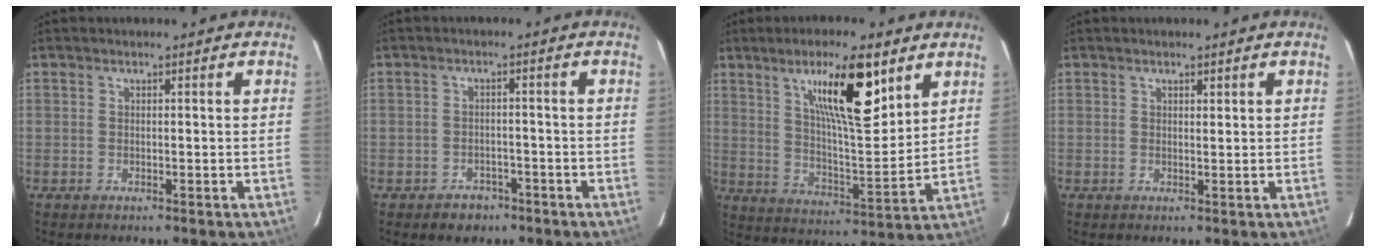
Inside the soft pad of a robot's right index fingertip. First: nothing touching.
{"total": 3.5, "force": [-2.2, 2.5, 0.9], "torque": [-0.012, 0.008, -0.026]}
{"total": 14.0, "force": [7.5, 2.3, 11.6], "torque": [-0.195, -0.001, 0.130]}
{"total": 0.8, "force": [0.6, 0.2, 0.5], "torque": [-0.011, 0.000, 0.010]}